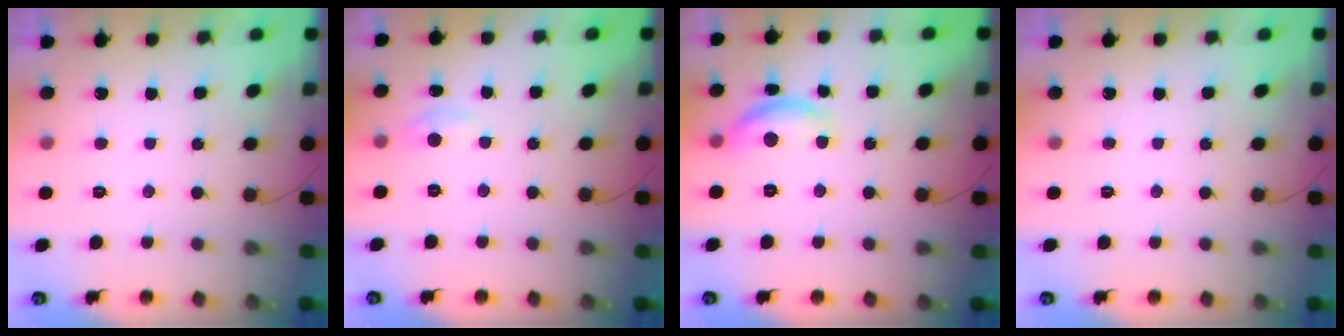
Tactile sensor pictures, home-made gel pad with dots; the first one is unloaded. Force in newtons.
{"total": 3.0, "press": 3.0, "slide": 0.4}
{"total": 11.3, "press": 11.3, "slide": 0.7}
{"total": 0.0}